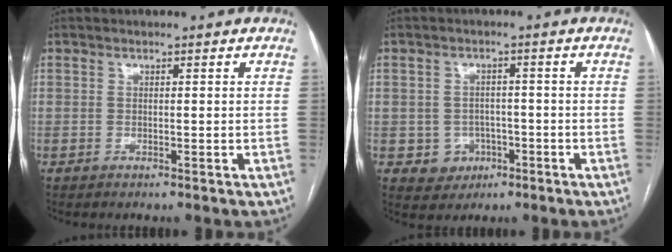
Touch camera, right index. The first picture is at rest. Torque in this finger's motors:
{"motor_torque": [-0.09, 0.14, -0.56, -0.10]}